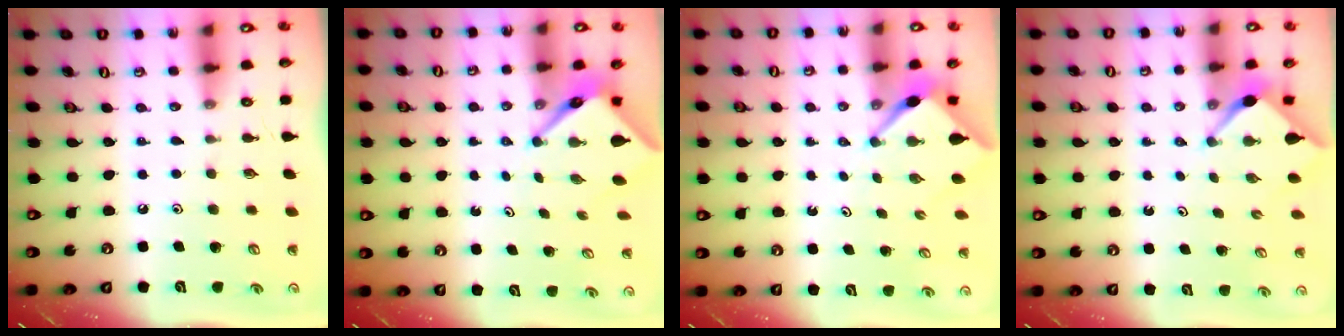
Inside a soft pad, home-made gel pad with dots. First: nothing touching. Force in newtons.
{"total": 4.3, "press": 4.3, "slide": 0.2}
{"total": 2.8, "press": 2.8, "slide": 0.3}
{"total": 2.5, "press": 2.5, "slide": 0.3}